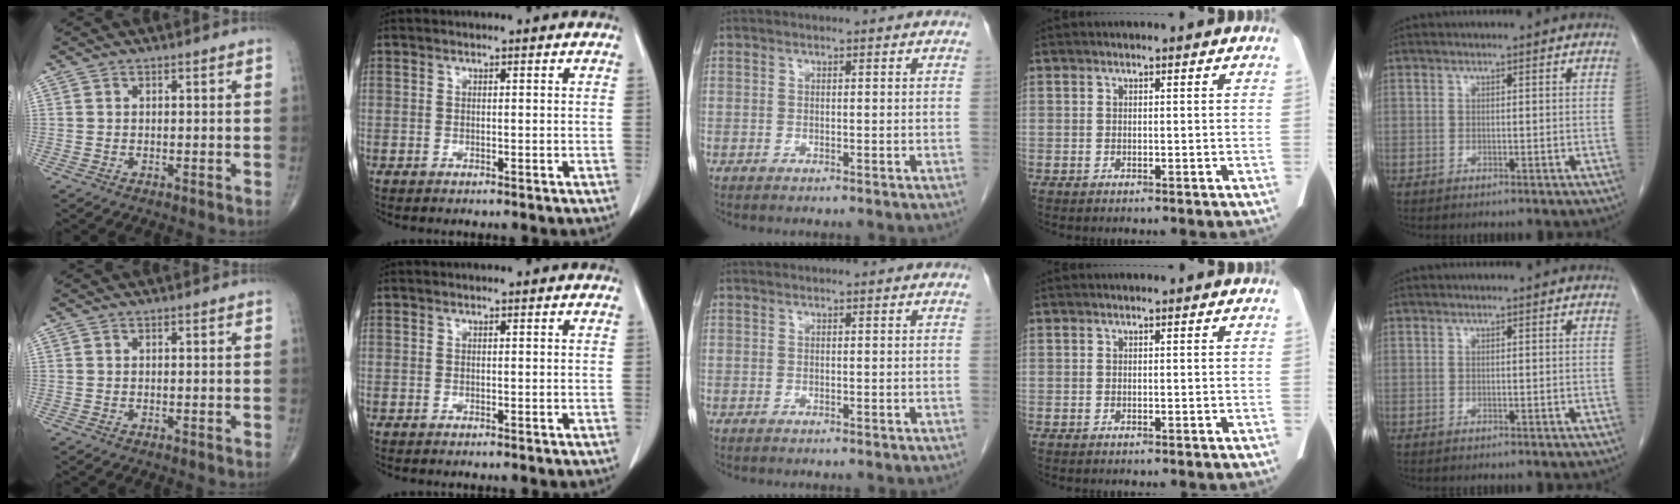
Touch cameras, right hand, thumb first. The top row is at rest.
{}